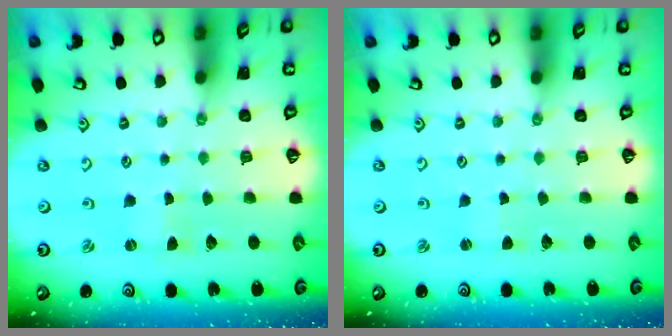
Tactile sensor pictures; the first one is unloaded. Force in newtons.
{"total": 0.9, "press": 0.8, "slide": 0.1}